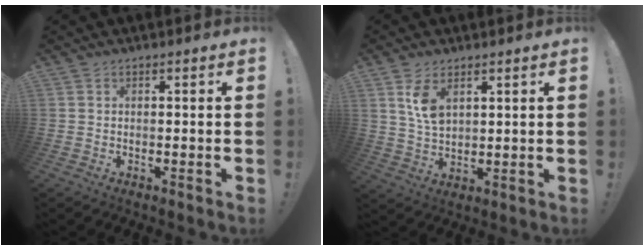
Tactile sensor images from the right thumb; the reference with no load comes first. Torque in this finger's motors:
{"motor_torque": [0.07, 0.11, 0.12, 0.16, -0.01]}